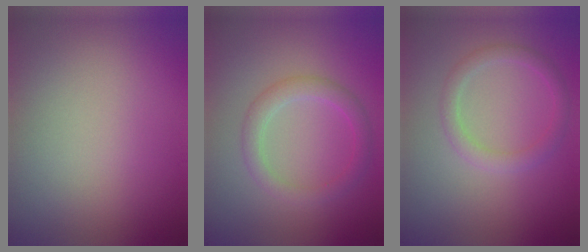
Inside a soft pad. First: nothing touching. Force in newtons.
{"total": 2.4, "press": 2.4, "slide": 0.2}
{"total": 2.0, "press": 2.0, "slide": 0.0}